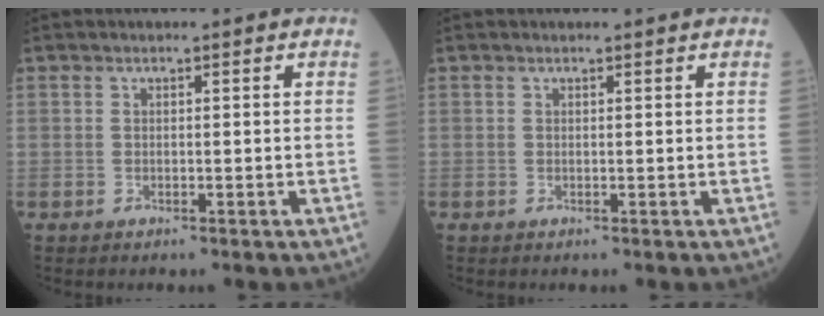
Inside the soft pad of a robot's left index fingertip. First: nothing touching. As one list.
[{"total": 0.9, "force": [0.9, -0.2, 0.1], "torque": [-0.006, -0.001, 0.011]}]